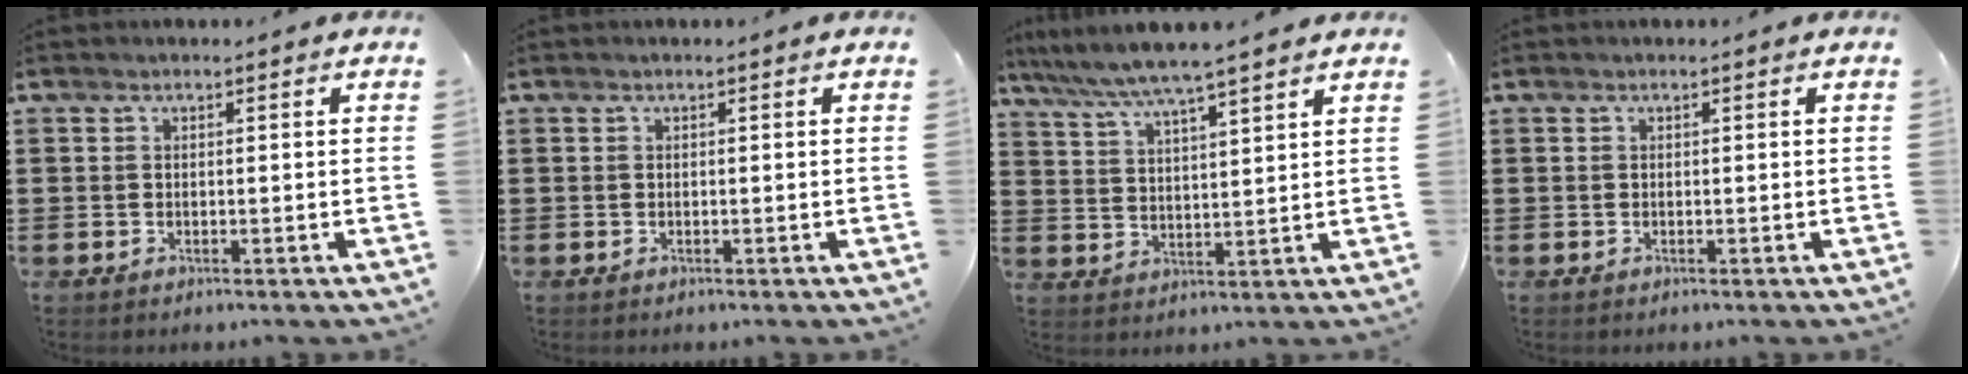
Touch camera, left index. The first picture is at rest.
{"total": 0.0}
{"total": 5.8, "force": [5.2, -0.5, 2.6], "torque": [-0.069, -0.025, 0.090]}
{"total": 0.0}